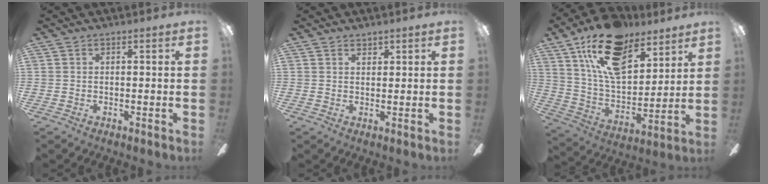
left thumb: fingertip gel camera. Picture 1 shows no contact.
{"total": 1.5, "force": [1.4, 0.5, 0.0], "torque": [-0.001, -0.003, 0.028]}
{"total": 20.2, "force": [13.0, 10.2, 11.7], "torque": [-0.209, -0.058, 0.233]}